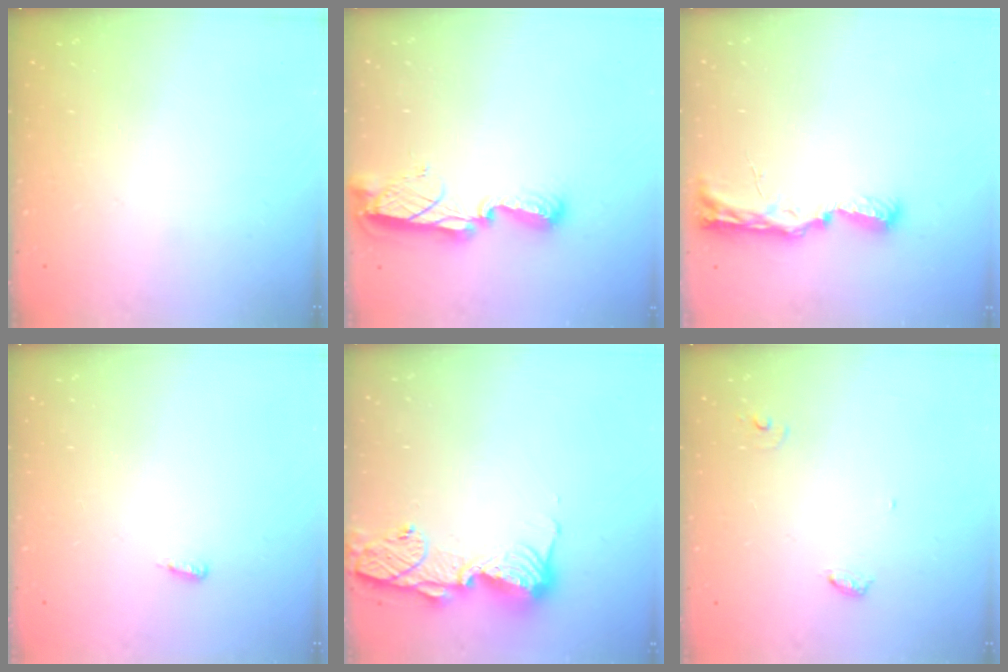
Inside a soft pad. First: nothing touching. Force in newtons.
{"total": 8.9, "press": 8.9, "slide": 0.5}
{"total": 10.5, "press": 9.6, "slide": 4.3}
{"total": 3.6, "press": 2.7, "slide": 2.4}
{"total": 14.3, "press": 14.2, "slide": 1.3}
{"total": 4.0, "press": 4.0, "slide": 0.3}